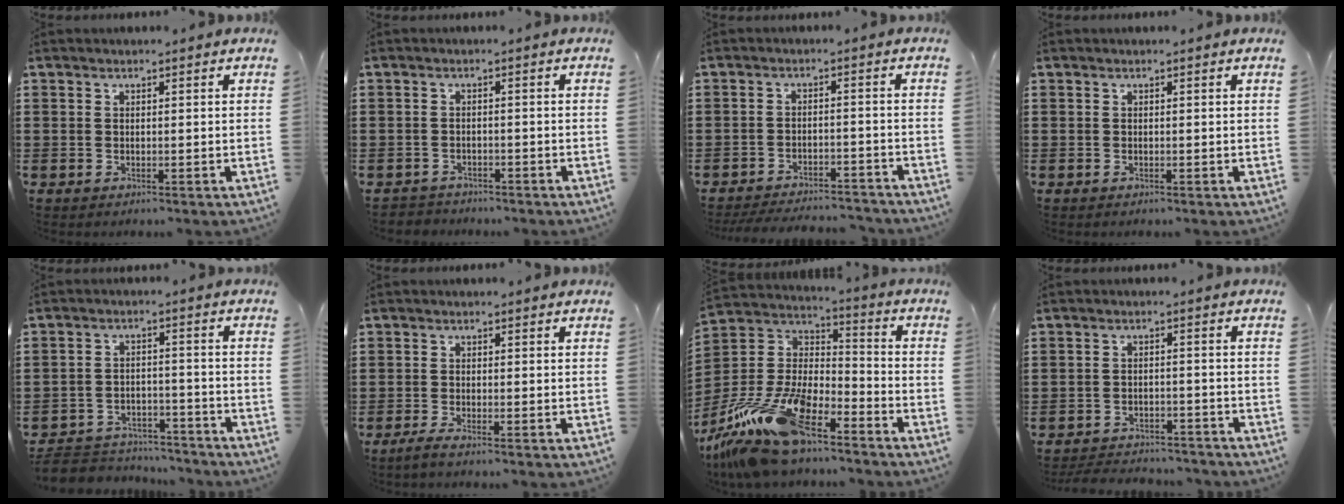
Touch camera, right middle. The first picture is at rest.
{"total": 1.7, "force": [-1.6, 0.3, -0.2], "torque": [-0.002, 0.001, -0.038]}
{"total": 3.9, "force": [-3.9, 0.2, 0.7], "torque": [-0.011, 0.004, -0.079]}
{"total": 0.0}
{"total": 5.0, "force": [-4.8, 1.1, 0.4], "torque": [-0.020, 0.007, -0.102]}
{"total": 1.4, "force": [-0.9, 0.0, 1.1], "torque": [-0.017, -0.003, -0.017]}
{"total": 16.8, "force": [-12.8, 4.7, 9.9], "torque": [-0.225, 0.028, -0.241]}
{"total": 3.3, "force": [-3.3, 0.4, 0.1], "torque": [-0.007, 0.003, -0.071]}